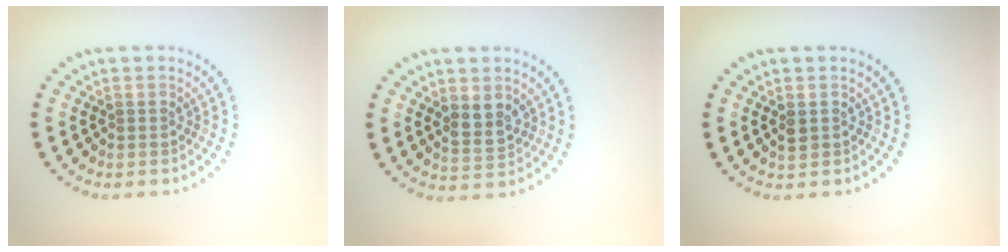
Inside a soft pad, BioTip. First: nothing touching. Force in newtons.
{"total": 2.4, "press": 2.3, "slide": 0.9}
{"total": 1.2, "press": 1.2, "slide": 0.2}